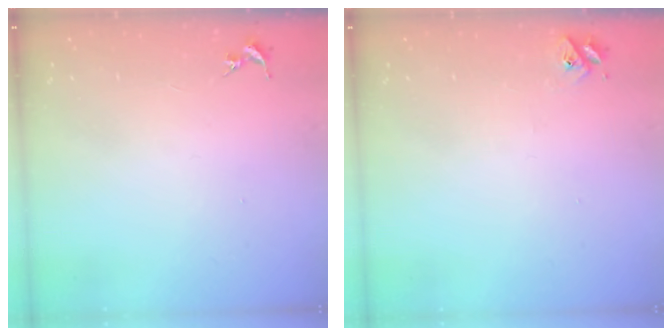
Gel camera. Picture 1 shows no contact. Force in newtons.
{"total": 2.8, "press": 2.8, "slide": 0.3}